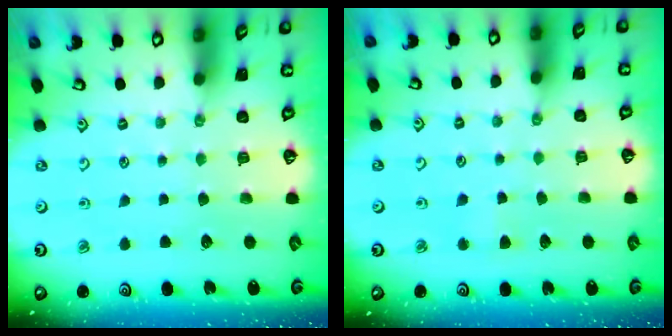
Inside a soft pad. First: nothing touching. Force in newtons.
{"total": 2.6, "press": 2.5, "slide": 0.5}